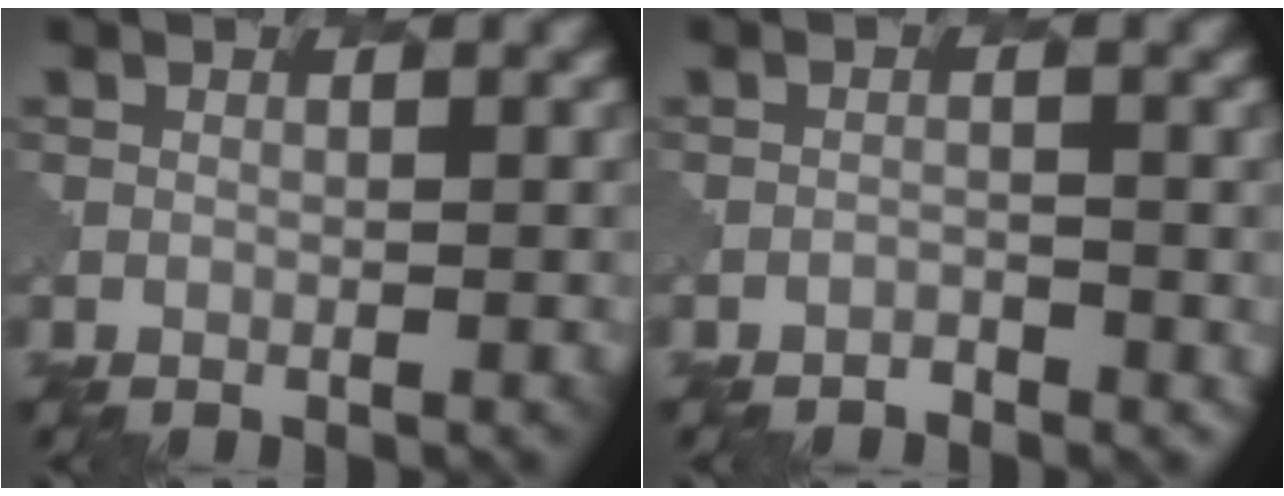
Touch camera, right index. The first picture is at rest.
{"total": 1.2, "force": [-0.3, -0.3, -1.1], "torque": [0.010, 0.000, -0.007]}